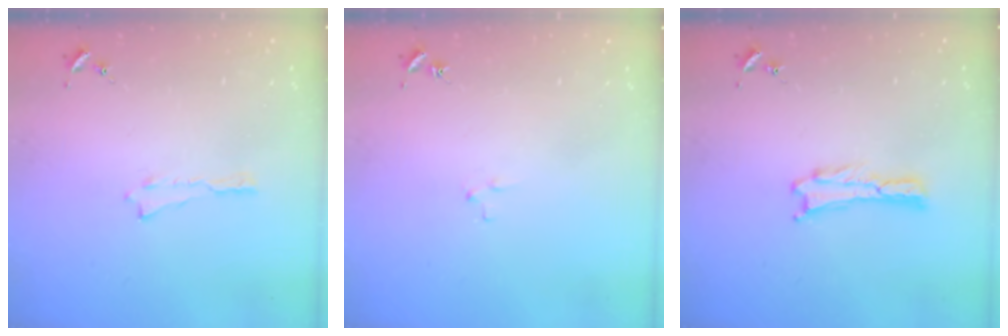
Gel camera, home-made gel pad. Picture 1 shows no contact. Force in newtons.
{"total": 1.8, "press": 1.8, "slide": 0.1}
{"total": 0.0}